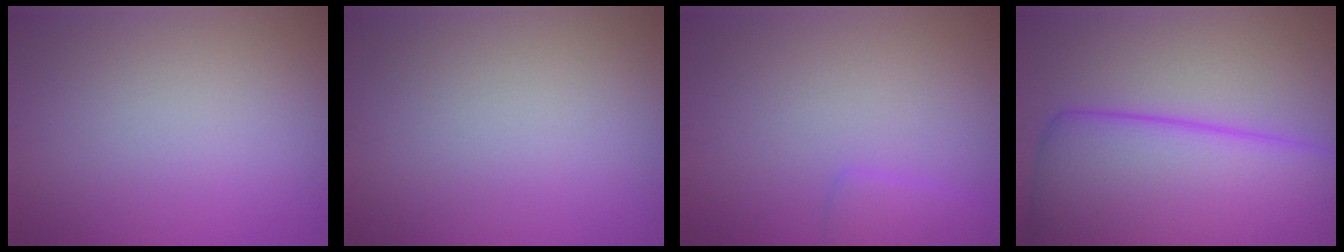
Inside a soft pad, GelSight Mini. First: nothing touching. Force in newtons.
{"total": 0.0}
{"total": 1.8, "press": 1.8, "slide": 0.2}
{"total": 14.6, "press": 14.6, "slide": 0.4}